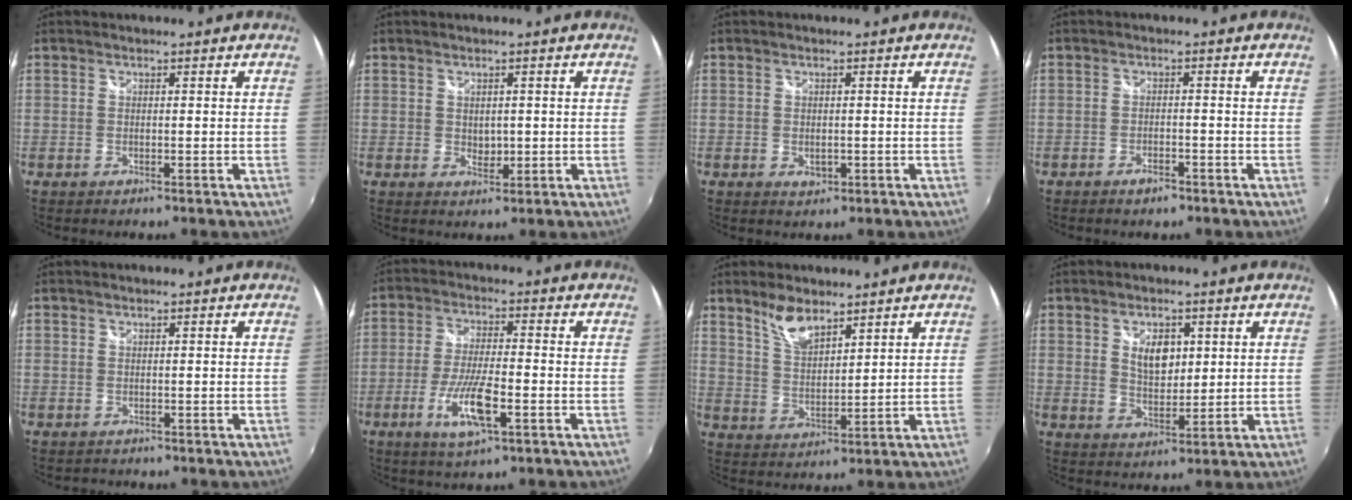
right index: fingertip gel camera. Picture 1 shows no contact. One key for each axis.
{"total": 2.0, "fx": 0.3, "fy": 1.6, "fz": 1.1, "tx": -0.015, "ty": -0.001, "tz": 0.007}
{"total": 1.8, "fx": -0.3, "fy": 1.4, "fz": 1.1, "tx": -0.018, "ty": -0.004, "tz": -0.004}
{"total": 2.3, "fx": -1.7, "fy": 0.9, "fz": 1.2, "tx": -0.026, "ty": 0.001, "tz": -0.028}
{"total": 0.7, "fx": -0.2, "fy": 0.7, "fz": -0.1, "tx": 0.000, "ty": 0.000, "tz": -0.001}
{"total": 9.4, "fx": -3.8, "fy": 2.1, "fz": 8.4, "tx": -0.172, "ty": -0.012, "tz": -0.071}
{"total": 6.6, "fx": 5.0, "fy": 2.4, "fz": 3.5, "tx": -0.063, "ty": 0.004, "tz": 0.100}
{"total": 6.0, "fx": 2.0, "fy": 3.6, "fz": 4.4, "tx": -0.068, "ty": 0.001, "tz": 0.039}